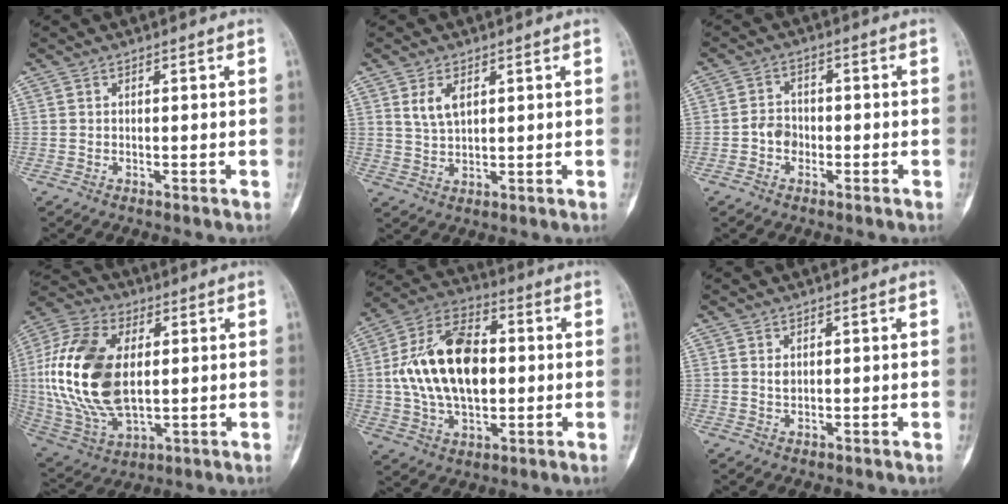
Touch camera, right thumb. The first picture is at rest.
{"total": 4.4, "force": [1.9, 2.4, 3.2], "torque": [-0.057, -0.008, 0.042]}
{"total": 3.8, "force": [-1.3, 3.1, 1.8], "torque": [-0.015, 0.015, -0.030]}
{"total": 23.3, "force": [3.0, 13.9, 18.4], "torque": [-0.374, -0.010, 0.055]}
{"total": 19.5, "force": [0.8, 11.7, 15.6], "torque": [-0.263, 0.019, 0.014]}
{"total": 1.3, "force": [0.4, 0.9, 0.9], "torque": [-0.007, -0.003, 0.007]}